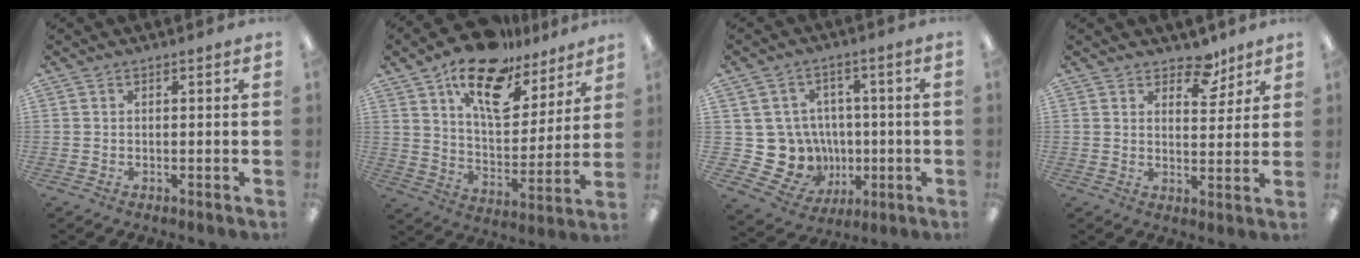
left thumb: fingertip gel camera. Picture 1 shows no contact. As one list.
[{"total": 17.7, "force": [11.9, 8.4, 10.1], "torque": [-0.168, -0.065, 0.206]}, {"total": 11.9, "force": [-1.1, 11.4, 3.1], "torque": [-0.090, 0.000, 0.000]}, {"total": 6.9, "force": [5.3, 3.6, 2.6], "torque": [-0.021, -0.031, 0.090]}]